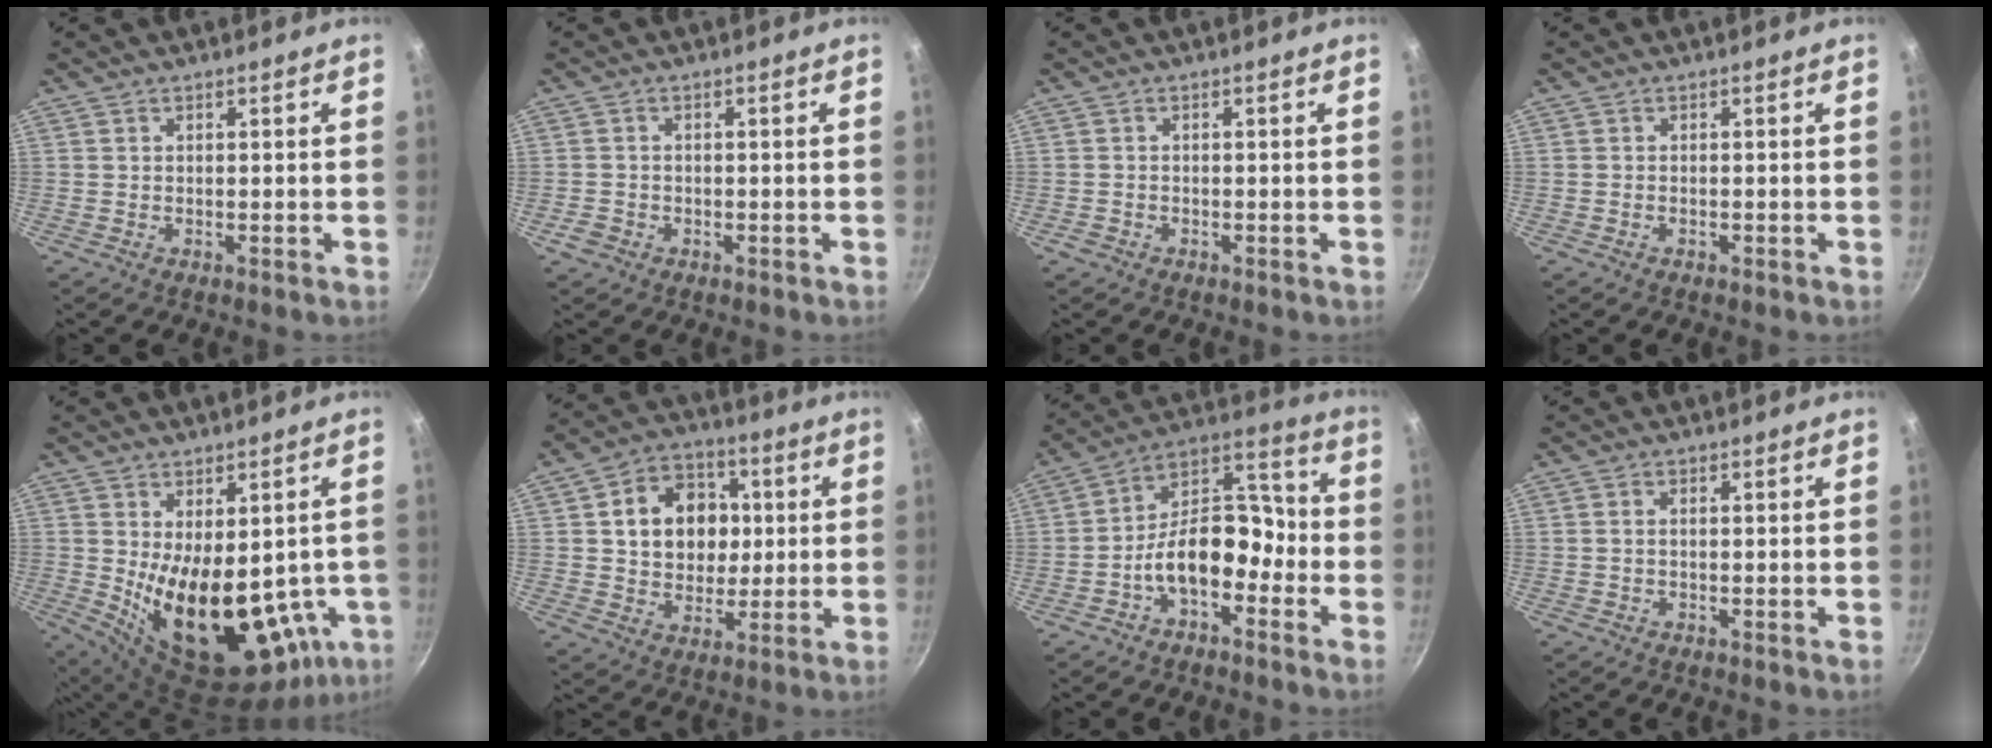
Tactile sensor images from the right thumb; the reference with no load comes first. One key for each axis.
{"total": 2.5, "fx": -1.1, "fy": 2.0, "fz": 1.0, "tx": -0.017, "ty": 0.009, "tz": -0.017}
{"total": 1.2, "fx": -0.7, "fy": 0.8, "fz": 0.4, "tx": -0.014, "ty": 0.006, "tz": -0.011}
{"total": 0.7, "fx": -0.4, "fy": 0.4, "fz": 0.5, "tx": -0.010, "ty": 0.003, "tz": -0.008}
{"total": 22.7, "fx": -2.5, "fy": 12.2, "fz": 19.0, "tx": -0.247, "ty": -0.036, "tz": 0.000}
{"total": 14.3, "fx": 2.2, "fy": 11.6, "fz": 8.1, "tx": -0.090, "ty": 0.012, "tz": 0.031}
{"total": 13.8, "fx": -5.1, "fy": 8.2, "fz": 9.8, "tx": -0.113, "ty": 0.075, "tz": -0.100}
{"total": 1.0, "fx": -0.1, "fy": 0.5, "fz": 0.8, "tx": -0.022, "ty": 0.006, "tz": -0.003}